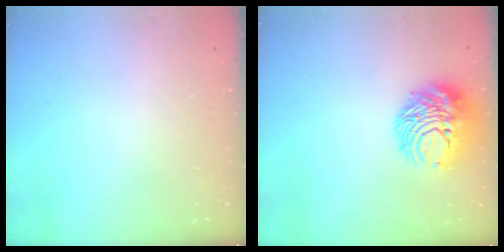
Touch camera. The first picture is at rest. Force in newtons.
{"total": 15.5, "press": 15.5, "slide": 1.1}